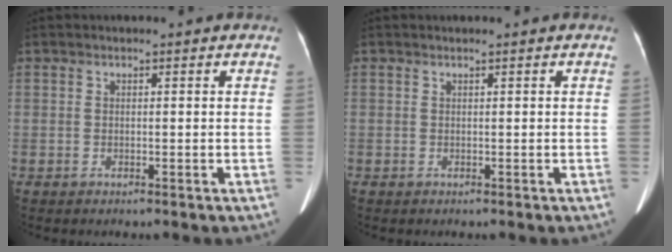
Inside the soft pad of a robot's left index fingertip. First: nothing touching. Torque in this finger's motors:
{"motor_torque": [-0.58, 0.56, -1.00, -0.21]}